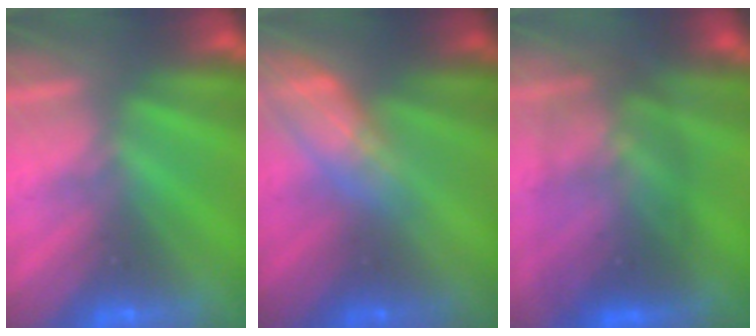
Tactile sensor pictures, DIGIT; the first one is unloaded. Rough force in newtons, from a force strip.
{"total": 2.6}
{"total": 2.8}